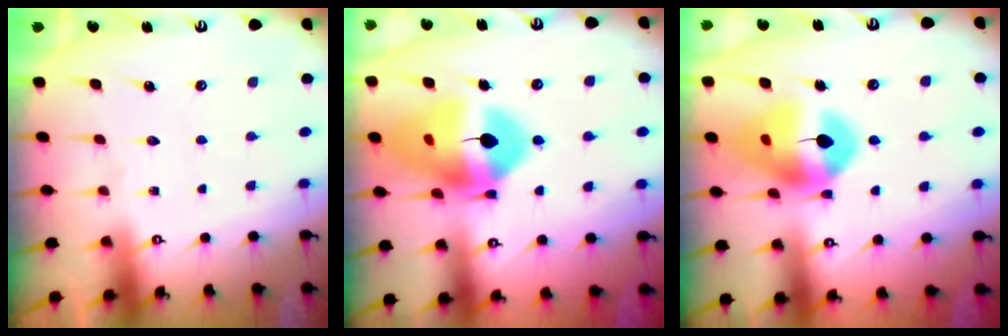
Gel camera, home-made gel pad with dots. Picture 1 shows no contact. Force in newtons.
{"total": 18.3, "press": 18.2, "slide": 2.2}
{"total": 14.0, "press": 13.9, "slide": 1.5}